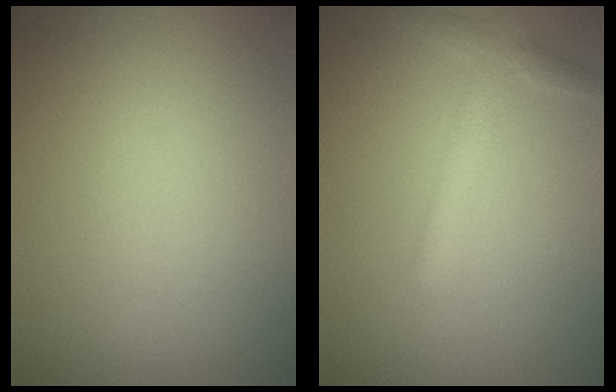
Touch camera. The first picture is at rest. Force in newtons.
{"total": 2.2, "press": 2.2, "slide": 0.2}